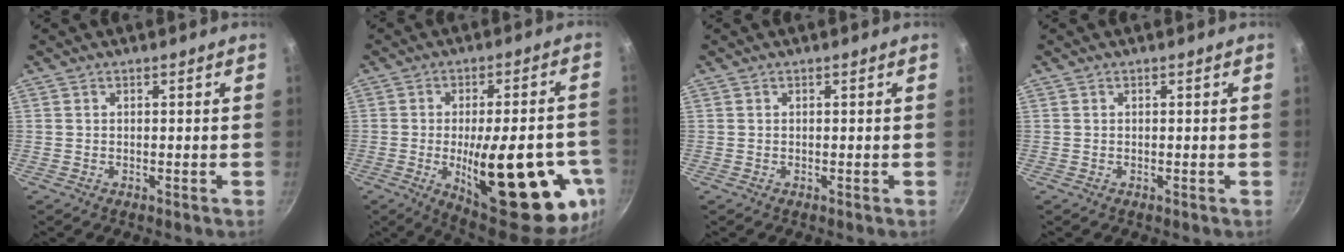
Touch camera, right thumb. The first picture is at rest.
{"total": 27.2, "force": [-7.3, 9.4, 24.4], "torque": [-0.296, -0.002, -0.089]}
{"total": 0.0}
{"total": 0.0}